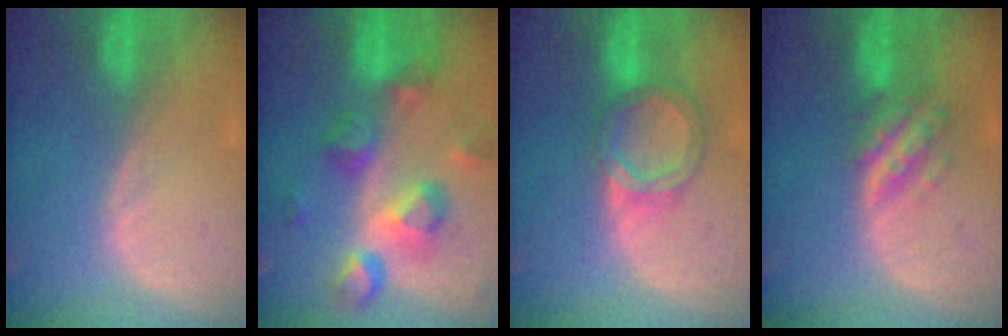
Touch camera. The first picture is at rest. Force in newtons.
{"total": 10.3, "press": 9.3, "slide": 4.6}
{"total": 6.2, "press": 5.8, "slide": 2.4}
{"total": 5.6, "press": 5.2, "slide": 2.1}